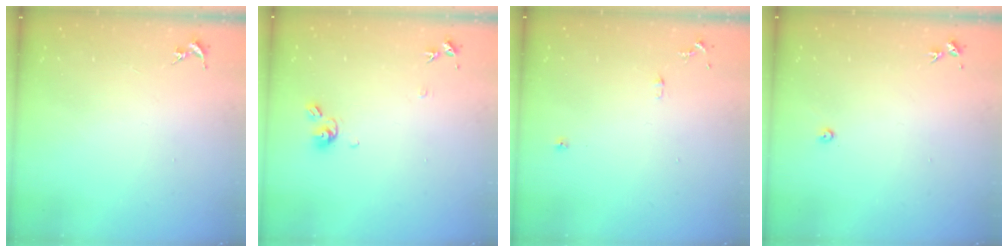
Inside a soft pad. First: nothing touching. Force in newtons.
{"total": 7.9, "press": 7.9, "slide": 0.8}
{"total": 6.1, "press": 6.1, "slide": 0.7}
{"total": 2.2, "press": 2.2, "slide": 0.3}